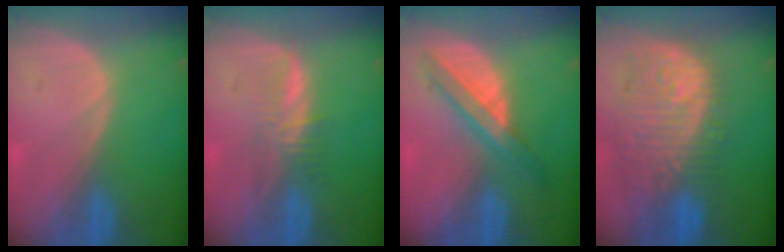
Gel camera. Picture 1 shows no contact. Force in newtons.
{"total": 3.4, "press": 3.4, "slide": 0.2}
{"total": 5.7, "press": 5.6, "slide": 1.4}
{"total": 12.1, "press": 10.8, "slide": 5.5}